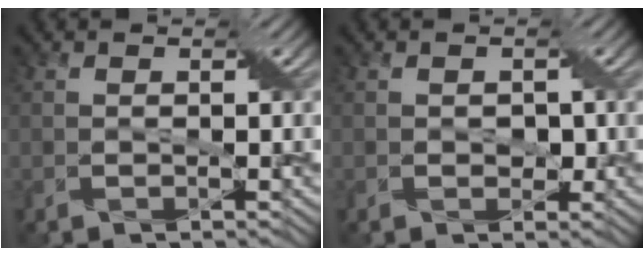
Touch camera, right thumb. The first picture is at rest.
{"total": 1.3, "force": [-0.2, 1.1, 0.7], "torque": [-0.019, -0.006, -0.003]}